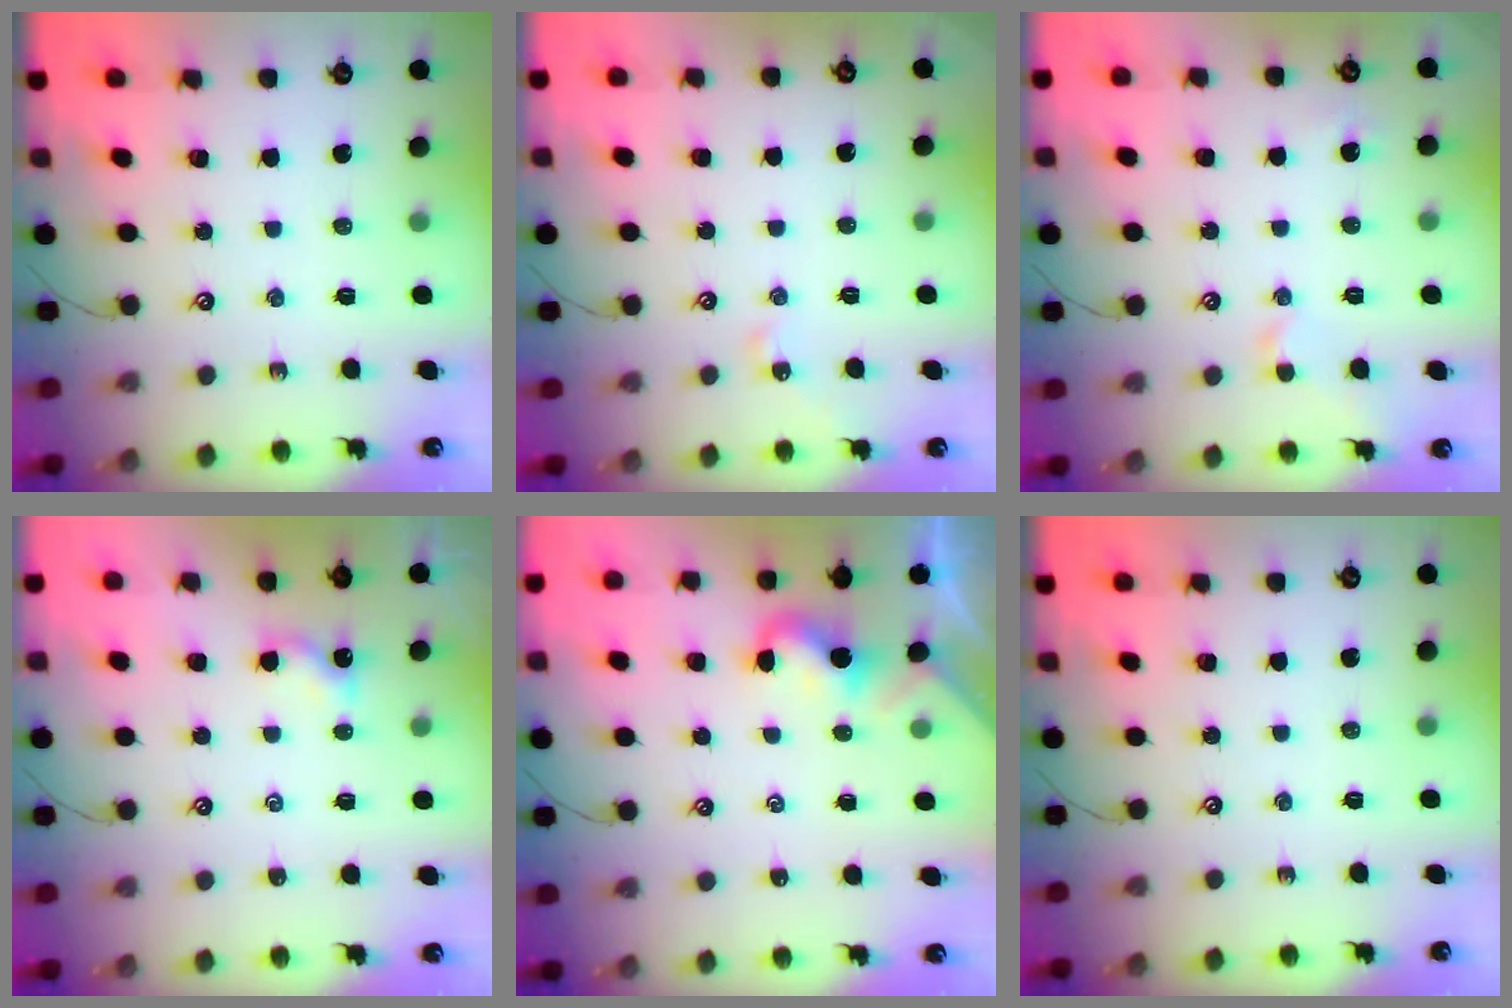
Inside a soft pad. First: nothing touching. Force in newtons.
{"total": 2.0, "press": 2.0, "slide": 0.4}
{"total": 1.5, "press": 1.4, "slide": 0.5}
{"total": 0.6, "press": 0.5, "slide": 0.3}
{"total": 0.5, "press": 0.4, "slide": 0.4}
{"total": 0.0}